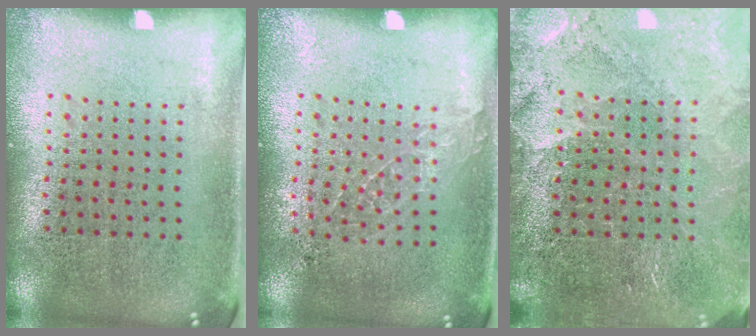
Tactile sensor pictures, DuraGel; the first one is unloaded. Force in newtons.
{"total": 0.9, "press": 0.8, "slide": 0.2}
{"total": 3.4, "press": 3.0, "slide": 1.5}